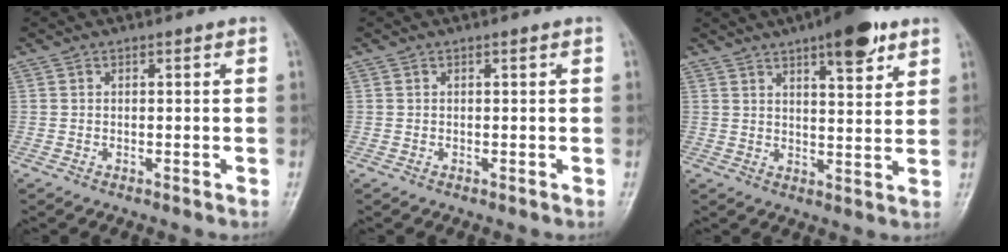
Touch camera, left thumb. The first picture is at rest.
{"total": 0.0}
{"total": 10.6, "force": [6.4, 3.3, 7.7], "torque": [-0.090, -0.030, 0.089]}